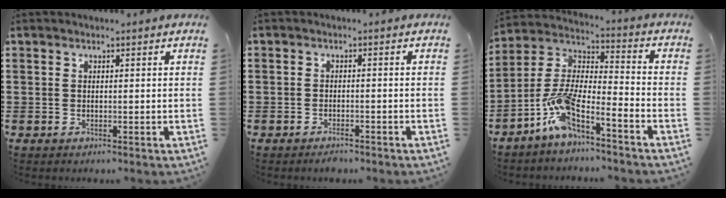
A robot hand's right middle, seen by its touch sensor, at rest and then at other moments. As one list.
[{"total": 1.3, "force": [-1.2, 0.3, 0.2], "torque": [-0.007, -0.001, -0.025]}, {"total": 8.2, "force": [-6.4, 0.6, 5.1], "torque": [-0.116, -0.023, -0.131]}]